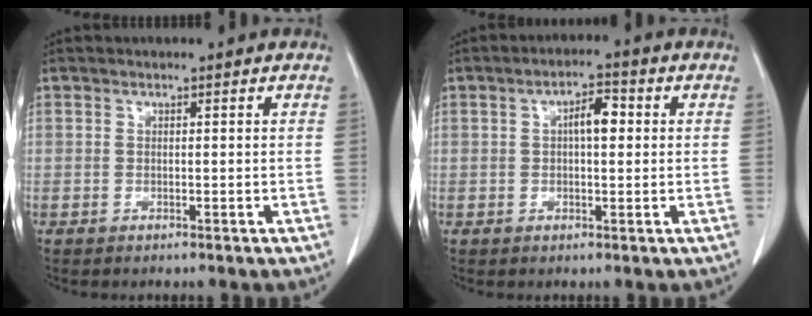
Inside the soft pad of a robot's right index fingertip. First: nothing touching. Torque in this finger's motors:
{"motor_torque": [0.63, 0.40, 0.21, 0.08]}